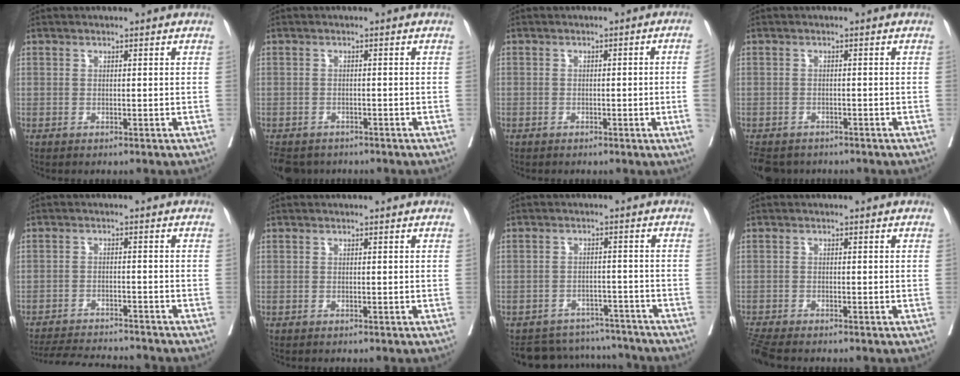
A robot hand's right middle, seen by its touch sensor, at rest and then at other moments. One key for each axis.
{"total": 8.4, "fx": -6.6, "fy": 4.6, "fz": 2.7, "tx": -0.062, "ty": -0.014, "tz": -0.089}
{"total": 3.7, "fx": -0.8, "fy": -0.7, "fz": 3.6, "tx": -0.044, "ty": 0.003, "tz": -0.010}
{"total": 8.6, "fx": -6.7, "fy": 4.5, "fz": 2.9, "tx": -0.067, "ty": -0.014, "tz": -0.091}
{"total": 11.5, "fx": -11.0, "fy": 1.0, "fz": 3.3, "tx": -0.050, "ty": -0.005, "tz": -0.158}
{"total": 0.0}
{"total": 10.2, "fx": -9.7, "fy": 3.2, "fz": 0.1, "tx": 0.005, "ty": 0.023, "tz": -0.126}
{"total": 3.7, "fx": -3.5, "fy": 0.0, "fz": 1.2, "tx": -0.028, "ty": -0.019, "tz": -0.067}